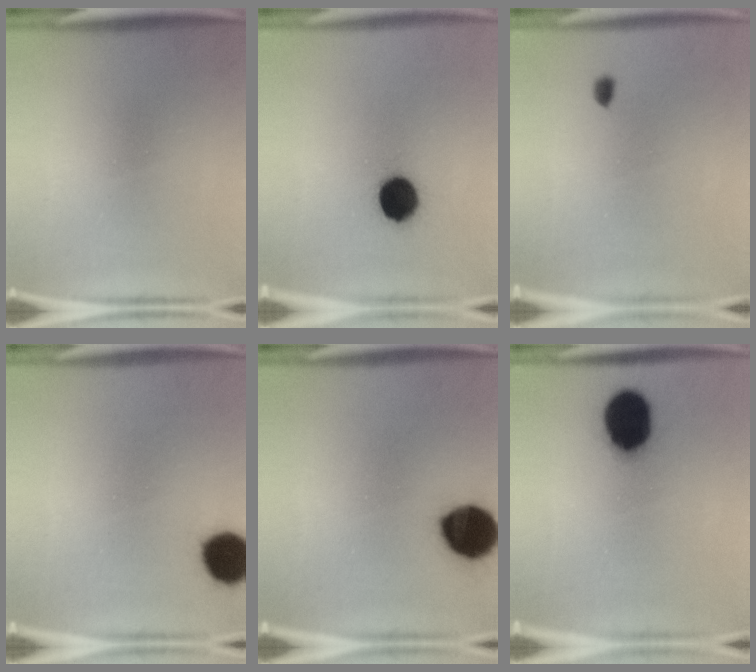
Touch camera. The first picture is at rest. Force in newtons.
{"total": 9.2}
{"total": 1.2}
{"total": 9.1}
{"total": 12.8}
{"total": 15.6}